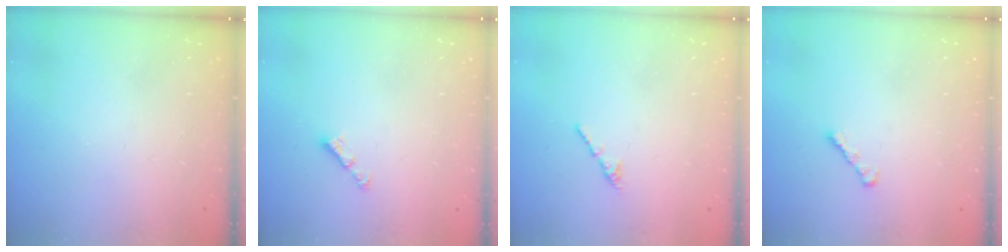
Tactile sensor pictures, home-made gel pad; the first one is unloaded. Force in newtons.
{"total": 3.0, "press": 2.9, "slide": 0.5}
{"total": 1.3, "press": 1.2, "slide": 0.4}
{"total": 2.5, "press": 2.4, "slide": 0.6}